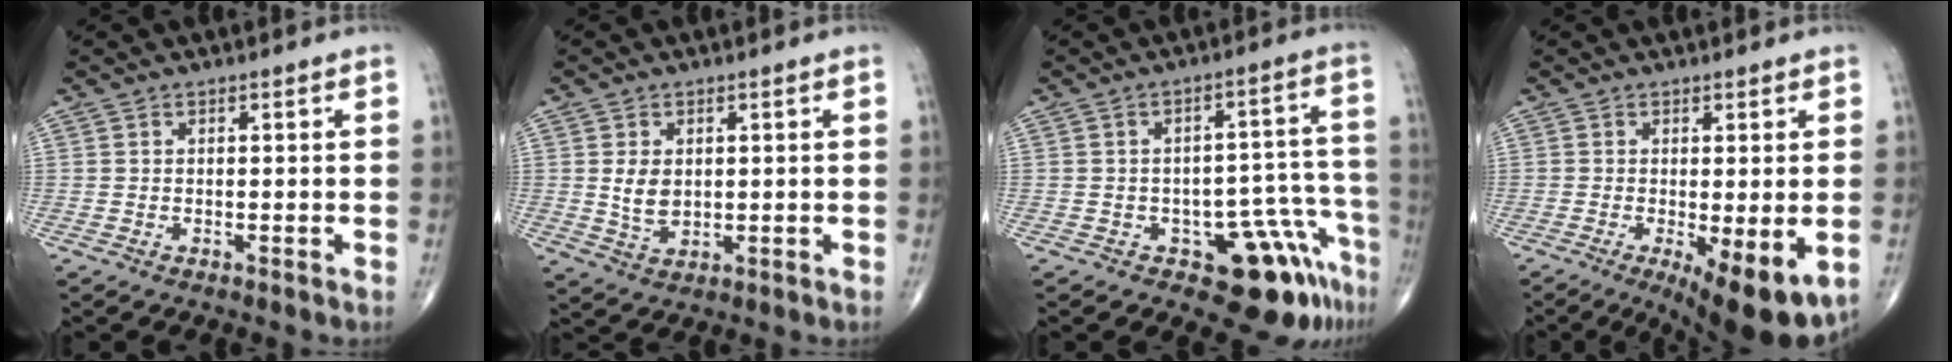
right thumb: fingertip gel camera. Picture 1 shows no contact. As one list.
[{"total": 4.7, "force": [0.6, 3.3, 3.3], "torque": [-0.051, -0.010, 0.019]}, {"total": 11.9, "force": [-7.0, 5.3, 7.9], "torque": [-0.049, 0.070, -0.086]}, {"total": 10.8, "force": [-3.6, 3.3, 9.7], "torque": [-0.136, -0.023, -0.047]}]